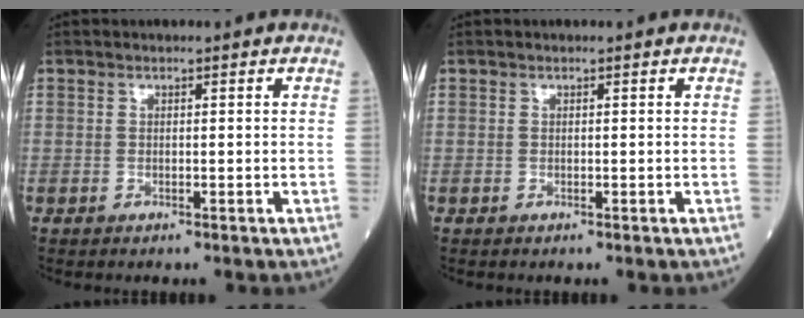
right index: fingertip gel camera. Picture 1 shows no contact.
{"total": 0.0}